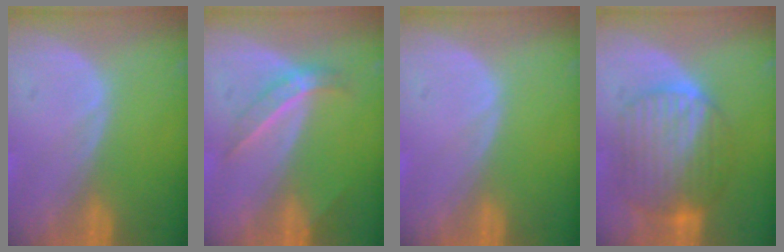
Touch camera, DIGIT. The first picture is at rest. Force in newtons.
{"total": 4.7, "press": 4.2, "slide": 2.2}
{"total": 0.0}
{"total": 8.9, "press": 8.9, "slide": 0.5}